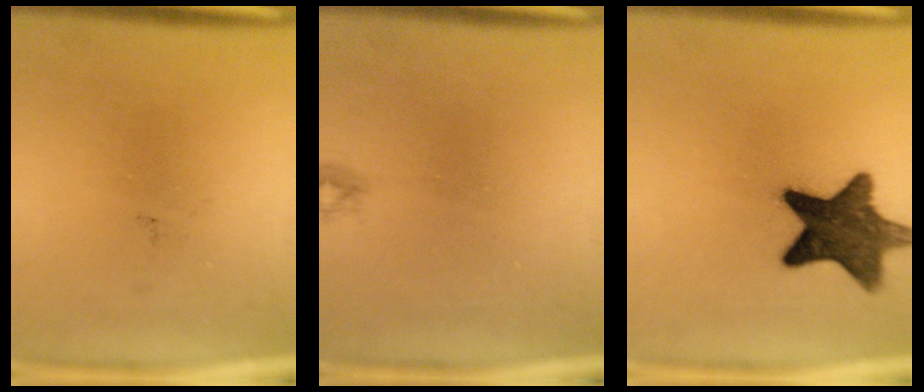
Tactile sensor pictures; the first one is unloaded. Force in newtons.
{"total": 0.6}
{"total": 12.3}